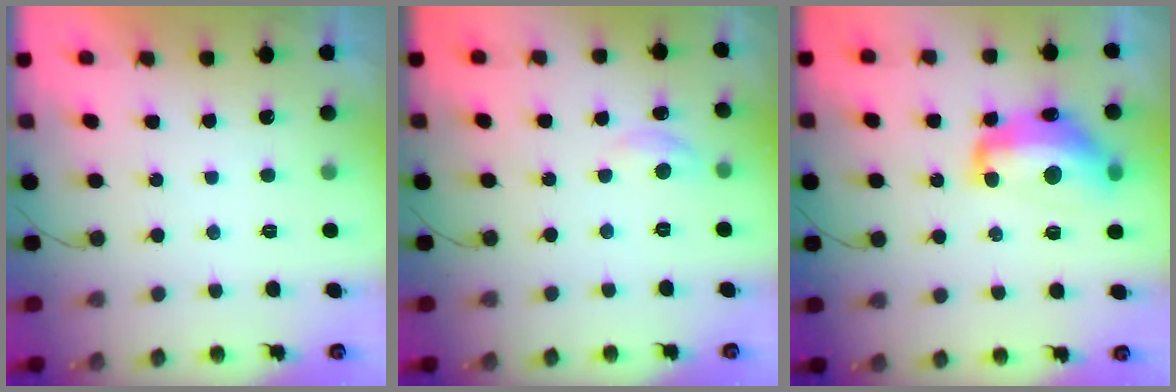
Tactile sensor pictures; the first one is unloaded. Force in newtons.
{"total": 3.9, "press": 3.8, "slide": 0.5}
{"total": 14.7, "press": 14.6, "slide": 1.3}